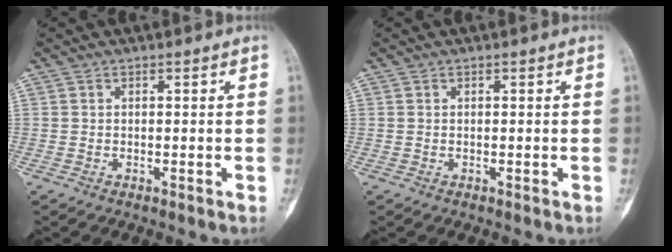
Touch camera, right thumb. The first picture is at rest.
{"total": 0.0}